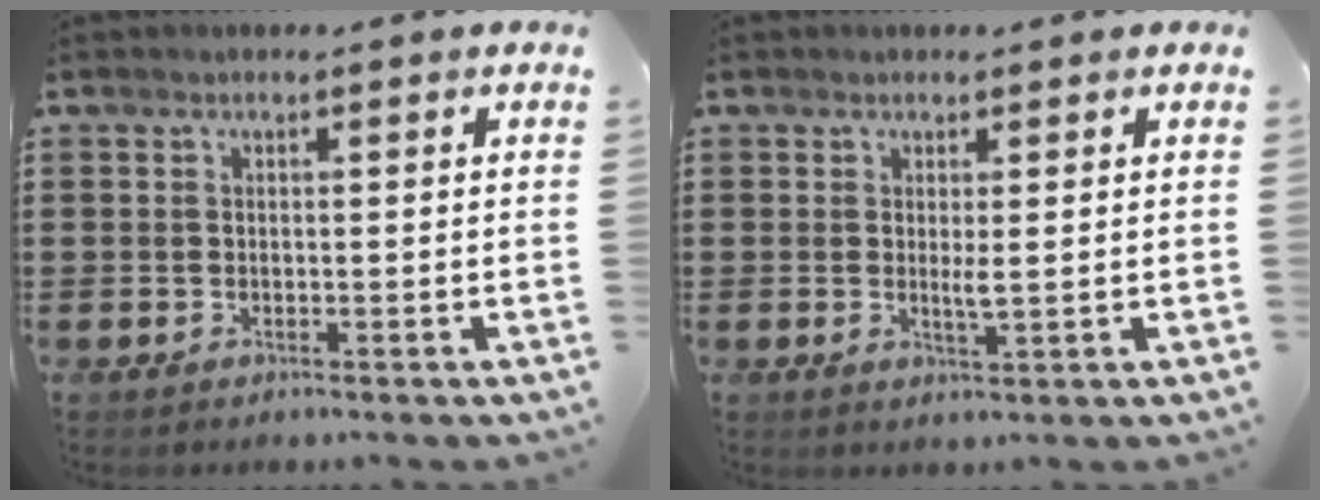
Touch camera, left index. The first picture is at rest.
{"total": 2.2, "force": [0.5, 0.2, 2.2], "torque": [-0.043, -0.004, 0.009]}